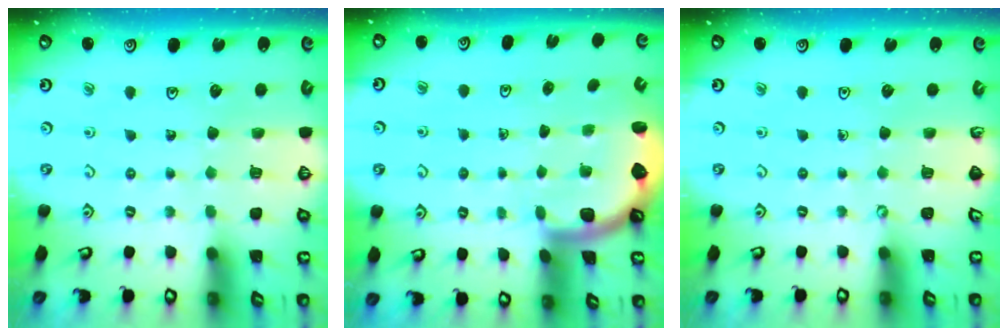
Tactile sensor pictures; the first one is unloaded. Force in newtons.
{"total": 1.9, "press": 1.9, "slide": 0.3}
{"total": 0.0}